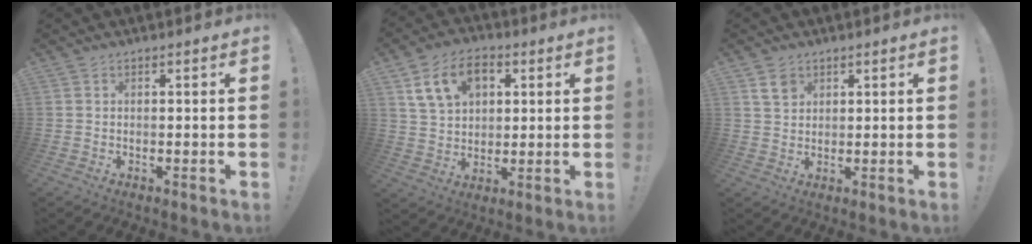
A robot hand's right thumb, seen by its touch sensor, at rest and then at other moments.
{"total": 13.4, "force": [5.5, 9.3, 7.9], "torque": [-0.124, -0.009, 0.109]}
{"total": 4.6, "force": [2.6, 3.3, 2.0], "torque": [-0.023, -0.008, 0.048]}